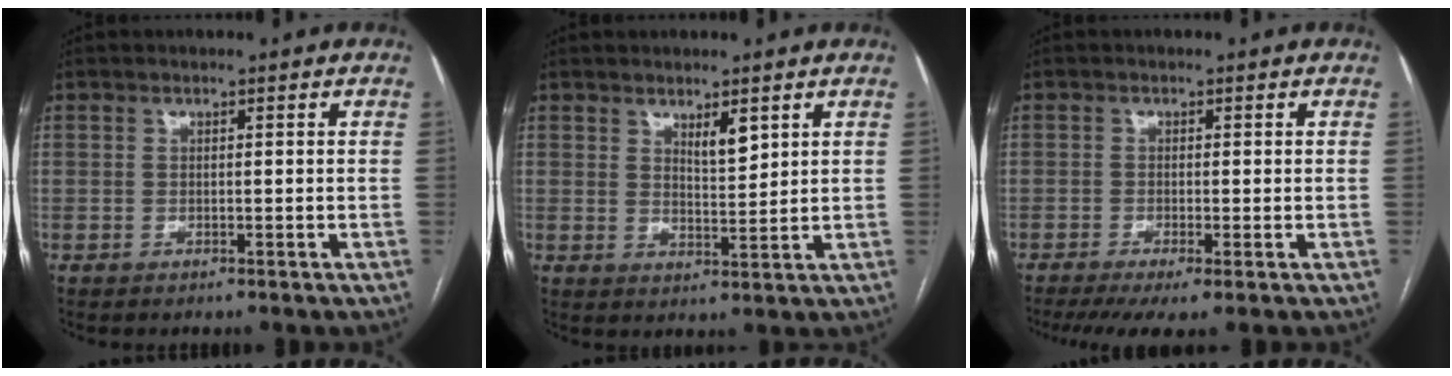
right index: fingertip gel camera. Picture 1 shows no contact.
{"total": 3.4, "force": [2.1, 0.8, 2.6], "torque": [-0.046, -0.006, 0.040]}
{"total": 5.4, "force": [-3.3, 0.8, 4.2], "torque": [-0.066, -0.013, -0.057]}